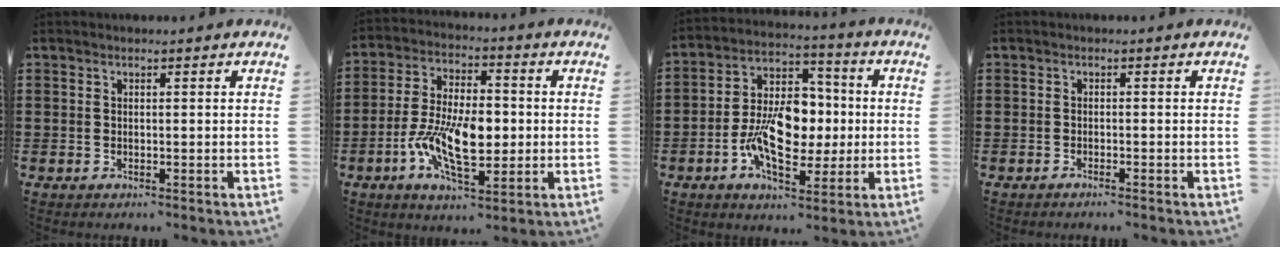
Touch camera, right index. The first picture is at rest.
{"total": 11.2, "force": [-2.1, 5.6, 9.5], "torque": [-0.193, -0.002, -0.041]}
{"total": 11.3, "force": [-1.8, 7.0, 8.7], "torque": [-0.174, 0.004, -0.036]}
{"total": 0.8, "force": [-0.8, -0.1, 0.3], "torque": [-0.005, 0.000, -0.015]}